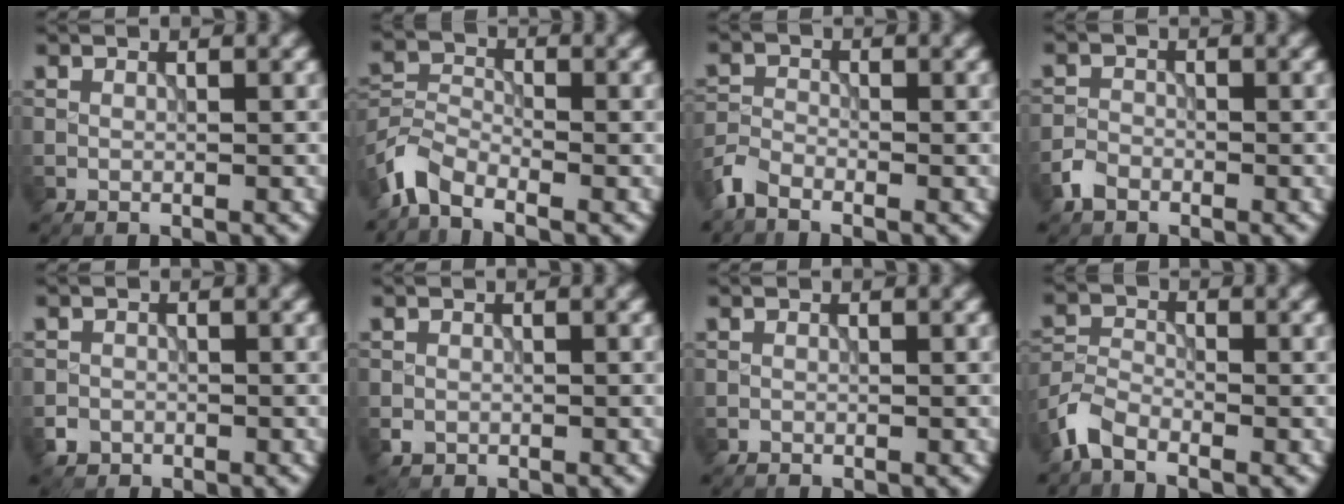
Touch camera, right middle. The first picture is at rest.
{"total": 3.9, "force": [-3.1, 1.5, 1.8], "torque": [-0.039, -0.003, -0.077]}
{"total": 2.4, "force": [-2.0, 0.9, 0.9], "torque": [-0.020, -0.001, -0.052]}
{"total": 1.8, "force": [-1.4, 1.1, 0.5], "torque": [-0.005, 0.003, -0.032]}
{"total": 1.3, "force": [-0.7, 1.1, 0.2], "torque": [0.007, 0.000, -0.014]}
{"total": 1.0, "force": [-0.4, 0.8, 0.2], "torque": [0.000, -0.005, -0.009]}
{"total": 0.0}
{"total": 3.1, "force": [-2.4, 1.3, 1.6], "torque": [-0.035, 0.002, -0.062]}